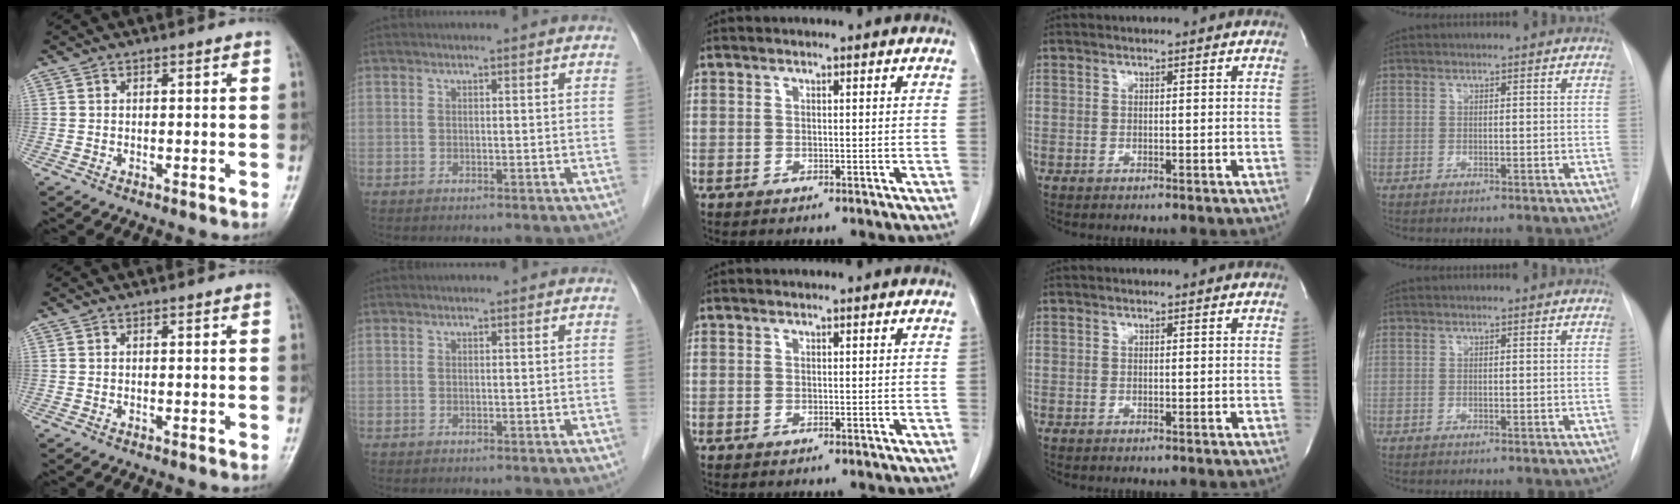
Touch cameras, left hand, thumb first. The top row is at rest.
{}